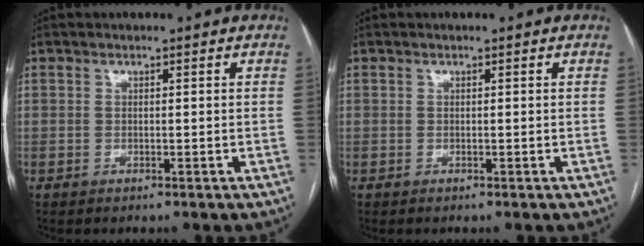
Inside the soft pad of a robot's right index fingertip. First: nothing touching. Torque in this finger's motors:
{"motor_torque": [0.42, 0.25, -0.02, 0.00]}